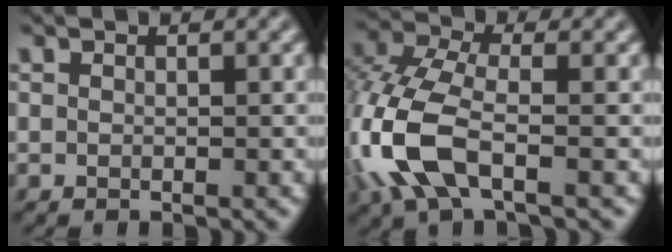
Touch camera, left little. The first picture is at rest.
{"total": 8.1, "force": [-3.1, 3.8, 6.5], "torque": [-0.173, 0.004, -0.075]}